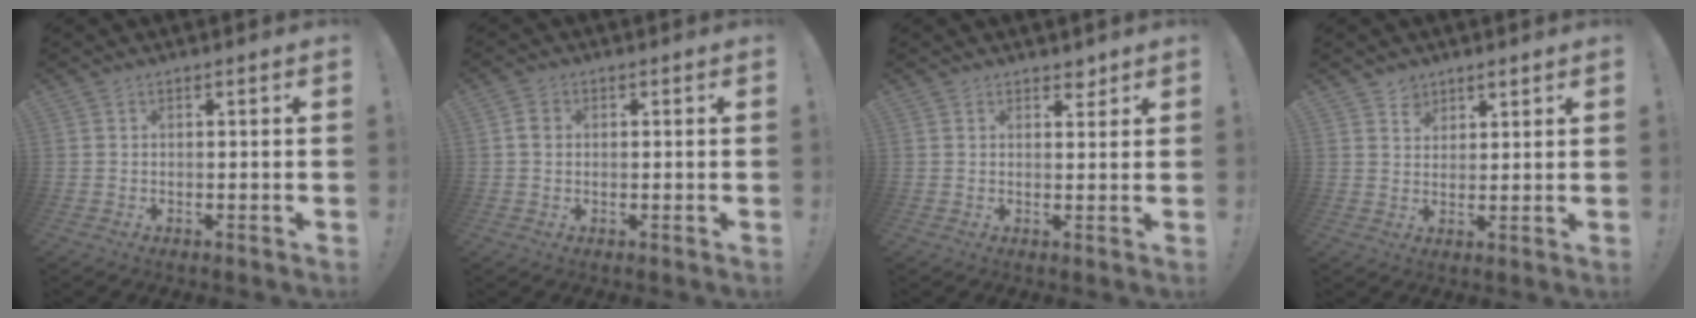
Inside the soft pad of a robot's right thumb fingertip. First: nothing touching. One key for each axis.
{"total": 2.7, "fx": 0.3, "fy": 2.2, "fz": 1.6, "tx": -0.022, "ty": 0.003, "tz": 0.005}
{"total": 2.6, "fx": 2.0, "fy": 1.4, "fz": 0.8, "tx": 0.008, "ty": -0.015, "tz": 0.031}
{"total": 3.7, "fx": 2.7, "fy": 2.5, "fz": 0.4, "tx": 0.001, "ty": -0.017, "tz": 0.047}